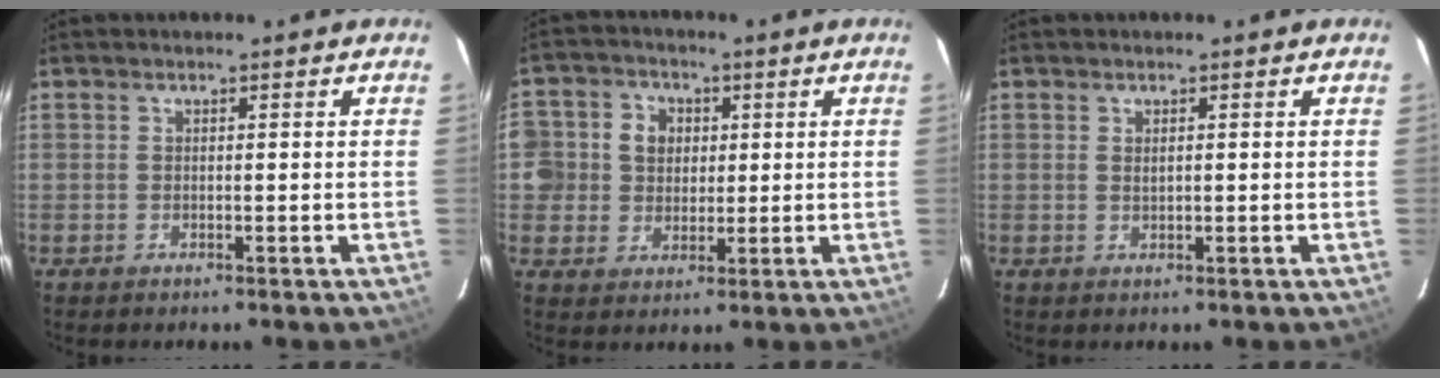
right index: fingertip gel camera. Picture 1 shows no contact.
{"total": 8.5, "force": [0.7, 8.1, 2.4], "torque": [-0.058, 0.022, 0.011]}
{"total": 1.0, "force": [0.3, 0.4, 0.9], "torque": [-0.015, 0.003, 0.006]}